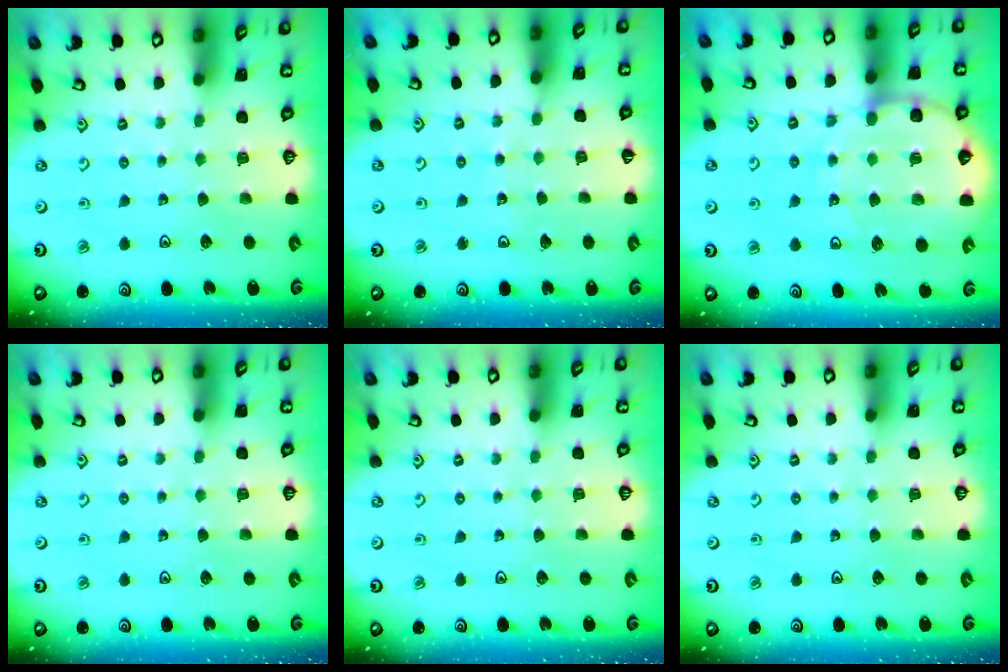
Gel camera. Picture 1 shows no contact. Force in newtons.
{"total": 4.7, "press": 4.7, "slide": 0.7}
{"total": 11.9, "press": 11.5, "slide": 3.2}
{"total": 0.0}
{"total": 0.0}
{"total": 0.0}